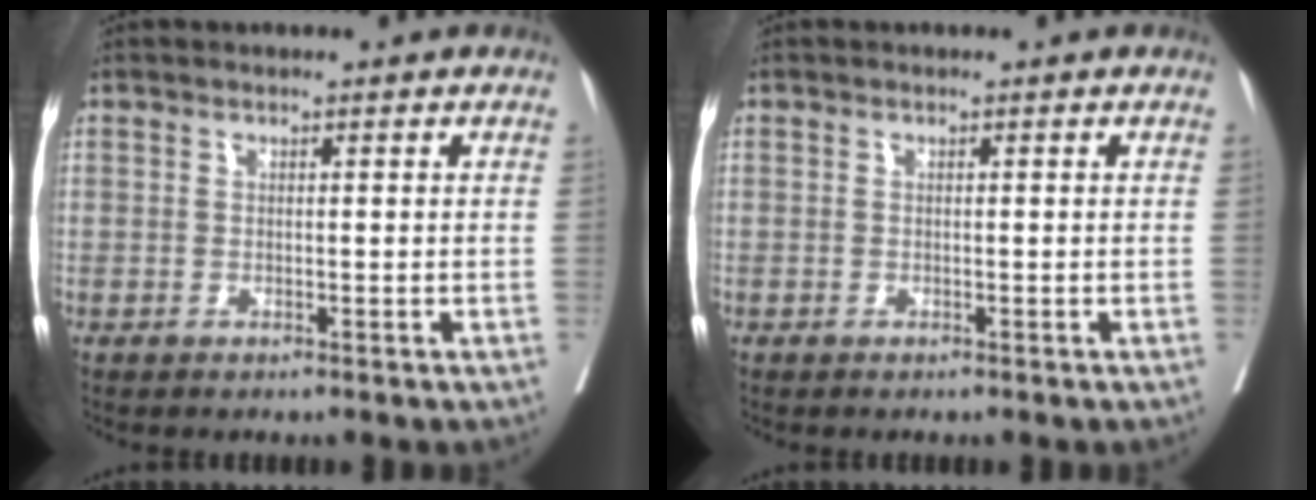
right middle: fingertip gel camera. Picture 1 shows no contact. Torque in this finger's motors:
{"motor_torque": [-0.01, -0.01, -0.20, -0.07]}